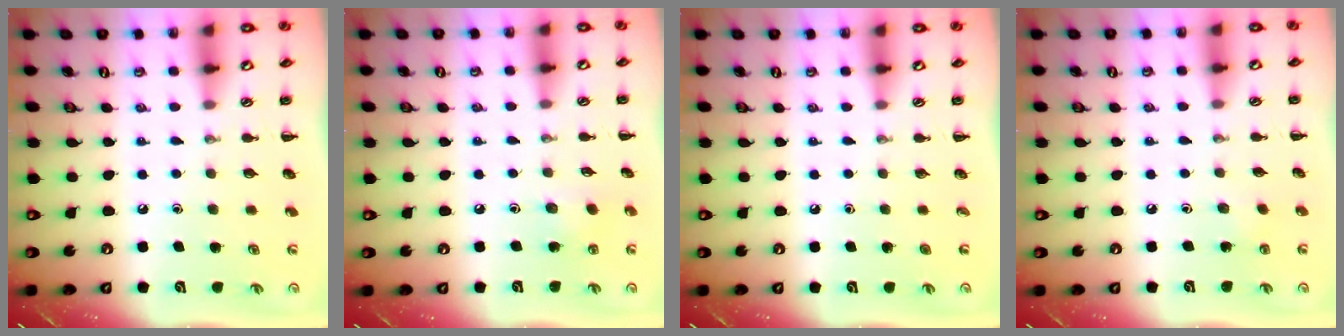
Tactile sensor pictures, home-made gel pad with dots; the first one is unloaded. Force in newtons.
{"total": 4.0, "press": 3.9, "slide": 0.9}
{"total": 0.0}
{"total": 1.4, "press": 1.3, "slide": 0.5}